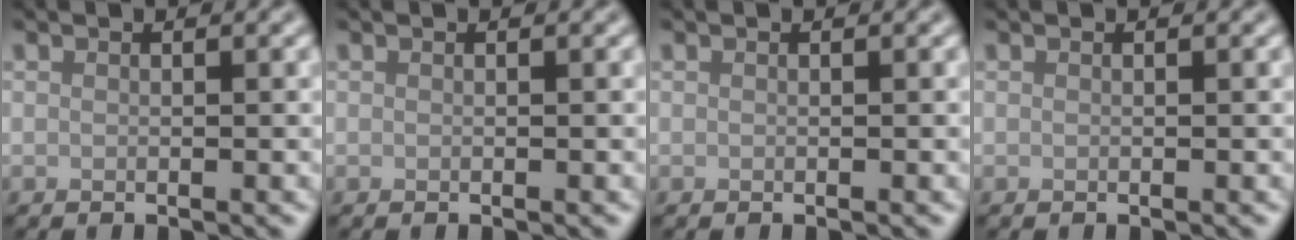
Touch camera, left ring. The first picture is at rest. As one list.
[{"total": 0.0}, {"total": 0.0}, {"total": 0.0}]